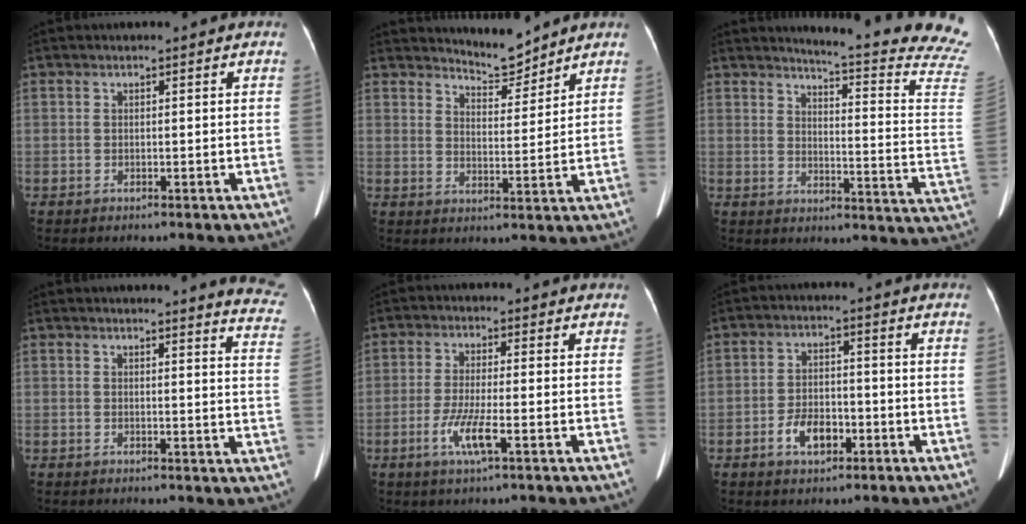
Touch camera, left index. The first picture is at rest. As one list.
[{"total": 4.9, "force": [4.9, 0.5, 0.4], "torque": [-0.012, -0.011, 0.085]}, {"total": 21.6, "force": [20.3, -1.3, 7.4], "torque": [-0.101, -0.157, 0.219]}, {"total": 10.0, "force": [9.8, 0.1, 2.2], "torque": [0.000, -0.086, 0.074]}, {"total": 5.2, "force": [-2.3, 0.3, 4.7], "torque": [-0.100, -0.012, -0.041]}, {"total": 5.3, "force": [-2.6, 2.9, 3.5], "torque": [-0.070, 0.005, -0.042]}]